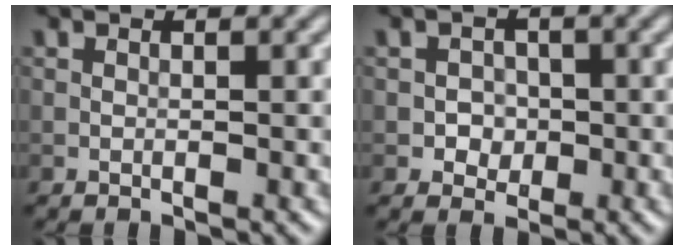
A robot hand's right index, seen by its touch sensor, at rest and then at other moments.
{"total": 1.8, "force": [-0.3, 1.7, 0.5], "torque": [0.007, -0.002, -0.010]}